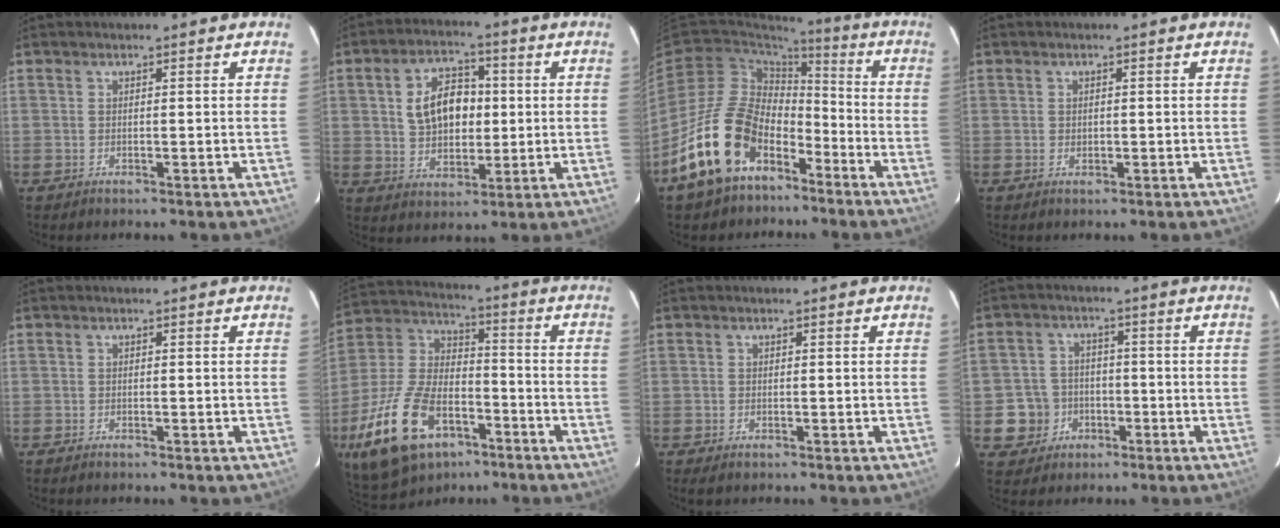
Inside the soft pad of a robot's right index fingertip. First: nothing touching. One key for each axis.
{"total": 10.5, "fx": 1.5, "fy": 7.0, "fz": 7.6, "tx": -0.143, "ty": 0.025, "tz": 0.035}
{"total": 19.1, "fx": -10.7, "fy": 11.8, "fz": 10.7, "tx": -0.210, "ty": 0.015, "tz": -0.176}
{"total": 0.9, "fx": 0.0, "fy": 0.7, "fz": 0.4, "tx": -0.006, "ty": 0.001, "tz": 0.001}
{"total": 0.6, "fx": -0.5, "fy": 0.2, "fz": 0.2, "tx": -0.005, "ty": -0.002, "tz": -0.011}
{"total": 22.7, "fx": -11.5, "fy": 12.6, "fz": 14.9, "tx": -0.323, "ty": -0.003, "tz": -0.196}
{"total": 1.0, "fx": -0.6, "fy": 0.5, "fz": 0.6, "tx": -0.011, "ty": -0.005, "tz": -0.012}
{"total": 6.9, "fx": -2.1, "fy": 6.5, "fz": 0.9, "tx": -0.030, "ty": 0.023, "tz": -0.029}